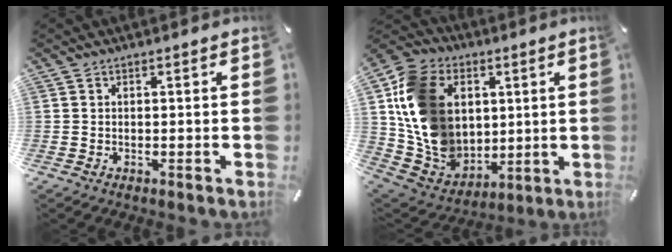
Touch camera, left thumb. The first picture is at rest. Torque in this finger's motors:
{"motor_torque": [2.49, 2.52, 2.41, -0.36, 0.39]}